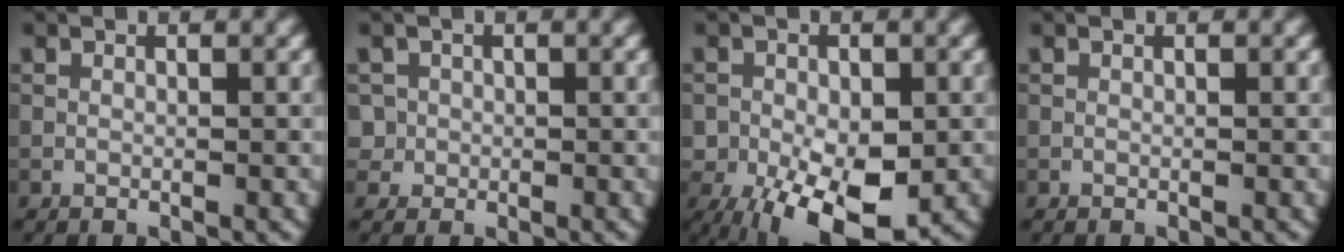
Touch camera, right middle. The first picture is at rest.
{"total": 1.6, "force": [0.1, 1.6, 0.2], "torque": [0.002, -0.003, 0.009]}
{"total": 10.9, "force": [-4.5, 5.9, 7.9], "torque": [-0.131, -0.039, -0.059]}
{"total": 0.0}